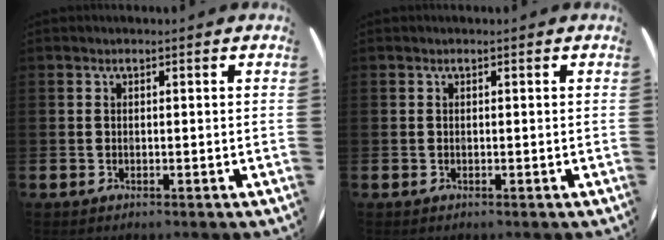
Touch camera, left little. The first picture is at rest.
{"total": 0.0}